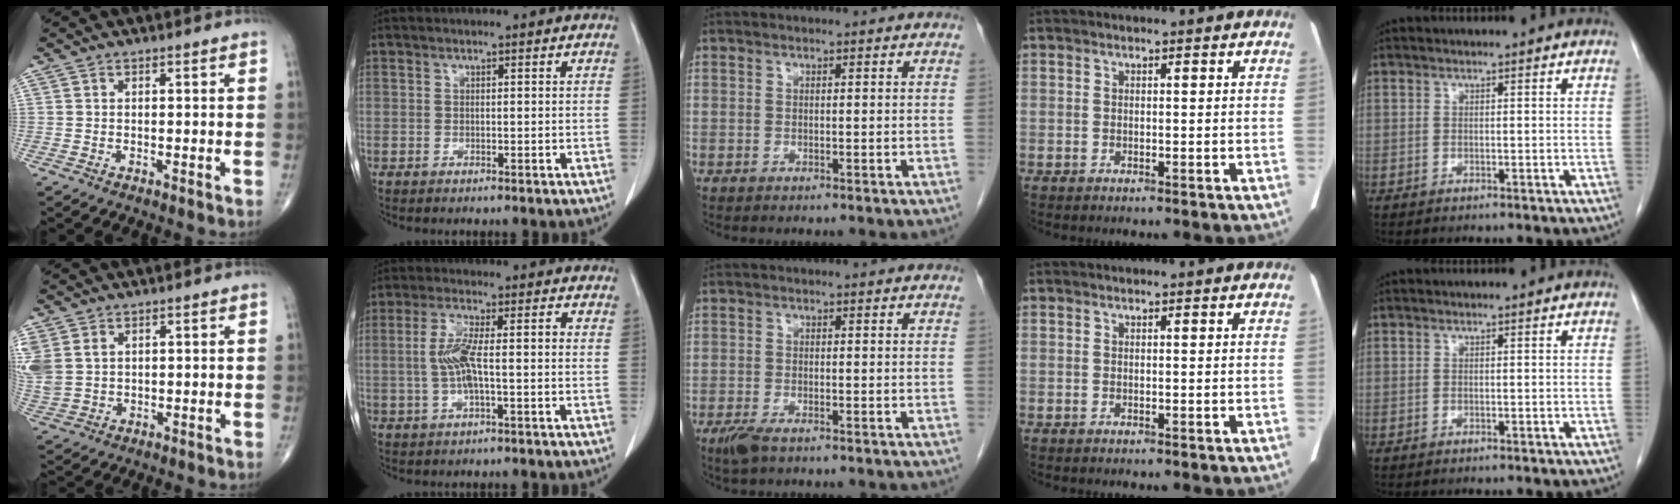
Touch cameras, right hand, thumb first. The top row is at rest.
{"thumb": {"total": 8.1, "force": [2.7, 5.8, 4.9], "torque": [-0.134, 0.001, 0.069]}, "index": {"total": 6.8, "force": [-0.6, 1.4, 6.6], "torque": [-0.141, 0.016, -0.012]}, "middle": {"total": 4.3, "force": [-3.3, 1.2, 2.5], "torque": [-0.044, -0.008, -0.048]}}